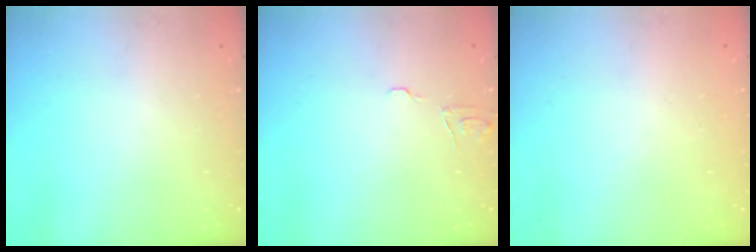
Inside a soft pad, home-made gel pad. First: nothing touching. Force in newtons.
{"total": 5.9, "press": 5.9, "slide": 0.5}
{"total": 0.0}